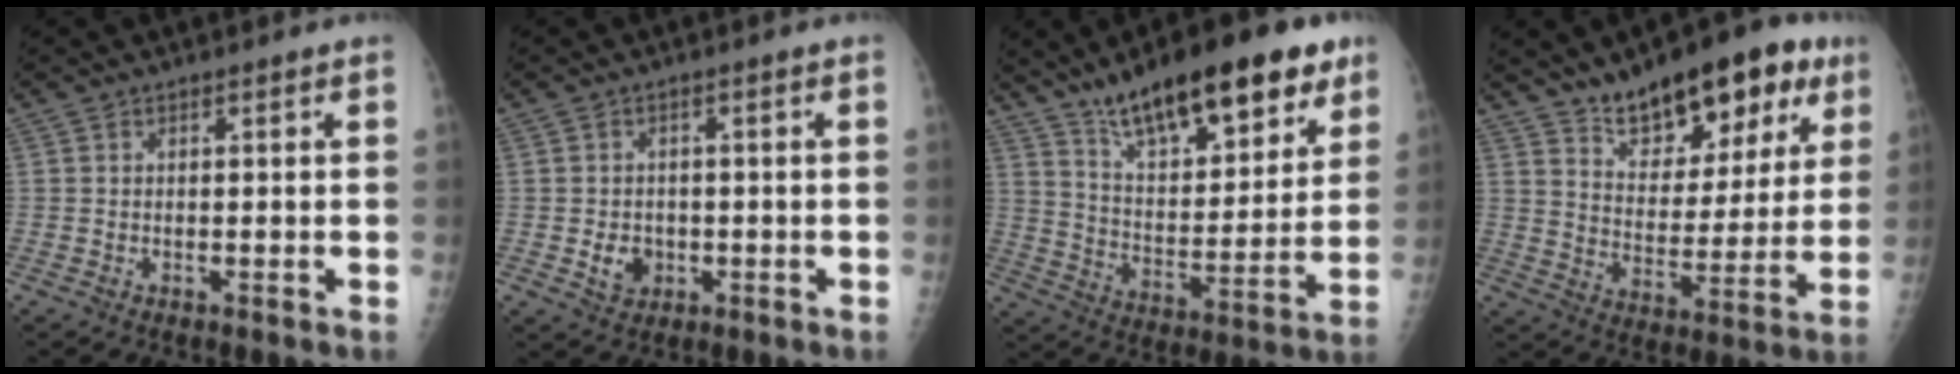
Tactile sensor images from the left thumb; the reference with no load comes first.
{"total": 3.9, "force": [-0.8, 3.3, 2.0], "torque": [-0.017, 0.003, -0.006]}
{"total": 23.2, "force": [15.1, 8.1, 15.7], "torque": [-0.201, -0.050, 0.243]}
{"total": 18.6, "force": [11.6, 8.6, 11.7], "torque": [-0.120, -0.047, 0.182]}